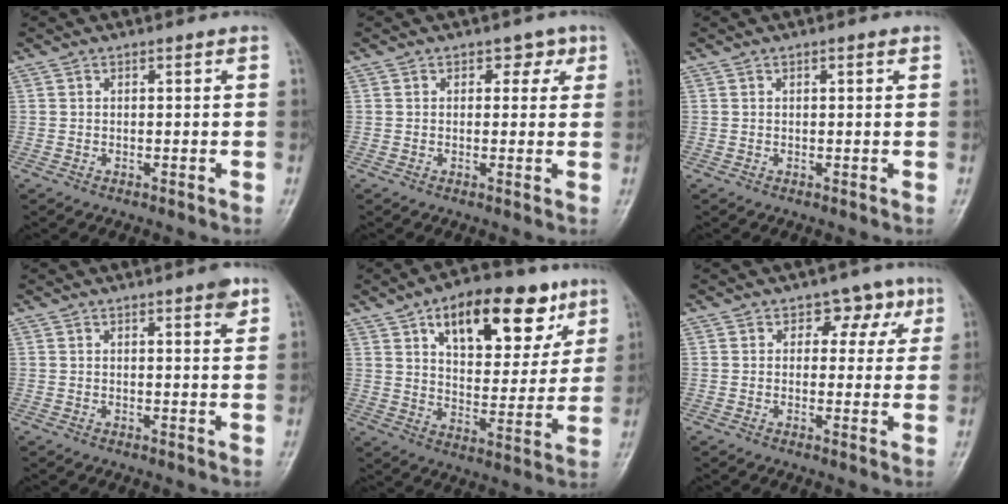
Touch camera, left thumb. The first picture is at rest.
{"total": 2.8, "force": [1.2, 2.1, 1.4], "torque": [0.011, -0.001, 0.009]}
{"total": 0.8, "force": [0.4, 0.2, 0.7], "torque": [-0.012, 0.001, 0.004]}
{"total": 2.6, "force": [1.6, 0.5, 2.0], "torque": [-0.022, -0.008, 0.018]}
{"total": 20.0, "force": [10.1, 10.1, 14.0], "torque": [-0.153, -0.029, 0.155]}
{"total": 5.2, "force": [2.2, 3.9, 2.6], "torque": [0.007, -0.002, 0.021]}